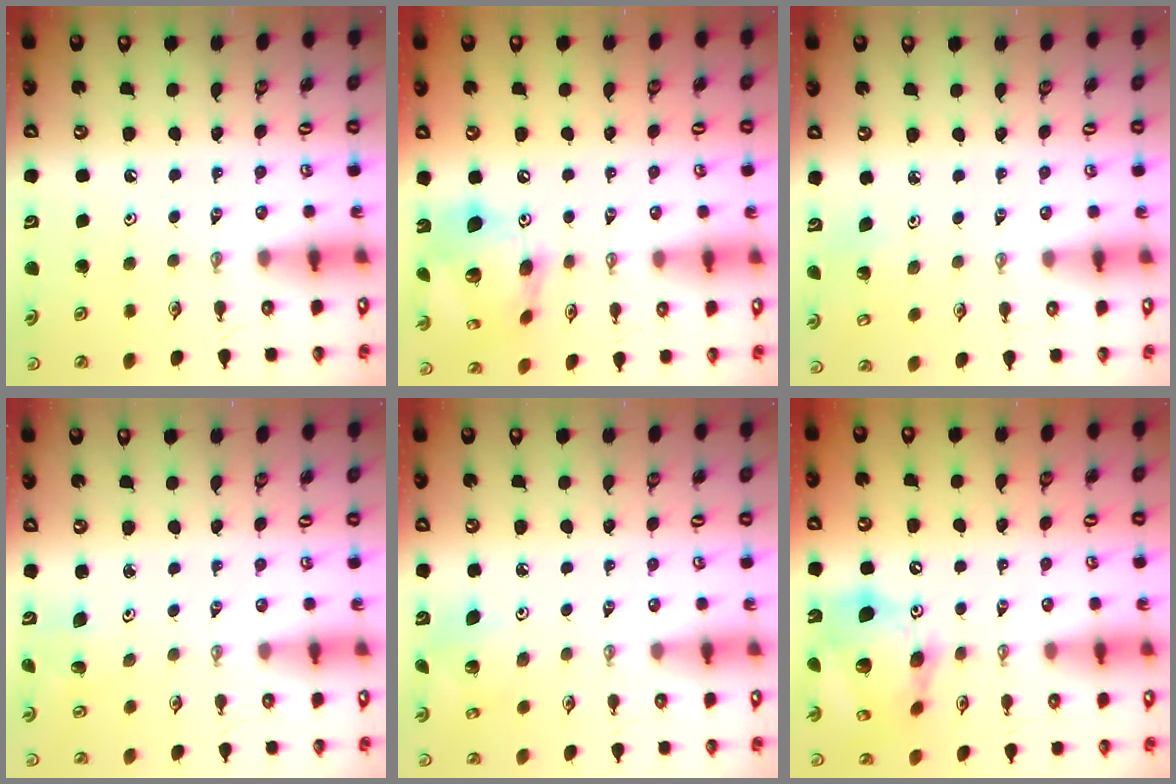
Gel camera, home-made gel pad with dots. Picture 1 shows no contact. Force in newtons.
{"total": 17.0, "press": 16.9, "slide": 1.9}
{"total": 3.0, "press": 2.9, "slide": 0.5}
{"total": 1.9, "press": 1.9, "slide": 0.2}
{"total": 4.6, "press": 4.6, "slide": 0.3}
{"total": 18.8, "press": 18.6, "slide": 3.2}